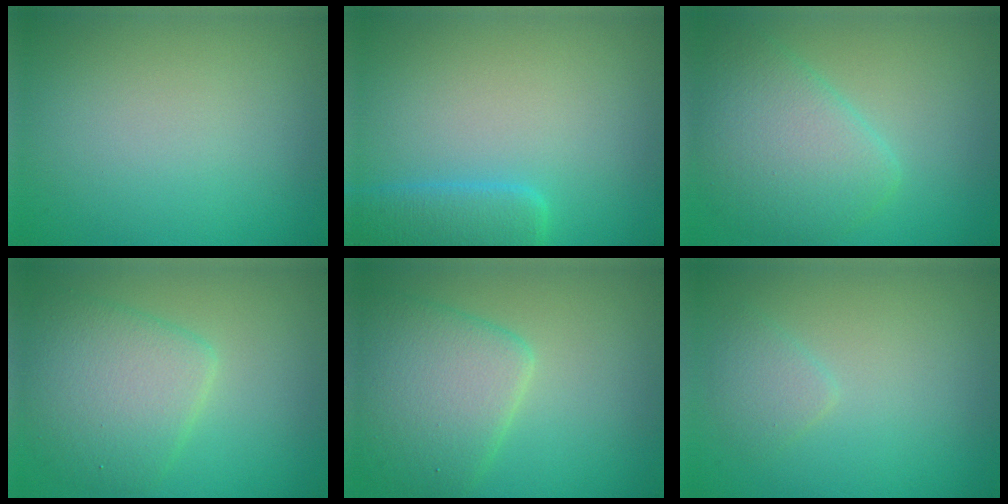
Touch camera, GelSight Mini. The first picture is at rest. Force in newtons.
{"total": 3.8, "press": 3.7, "slide": 0.4}
{"total": 5.3, "press": 5.3, "slide": 0.2}
{"total": 5.3, "press": 5.3, "slide": 0.2}
{"total": 5.9, "press": 5.9, "slide": 0.2}
{"total": 1.4, "press": 1.4, "slide": 0.0}